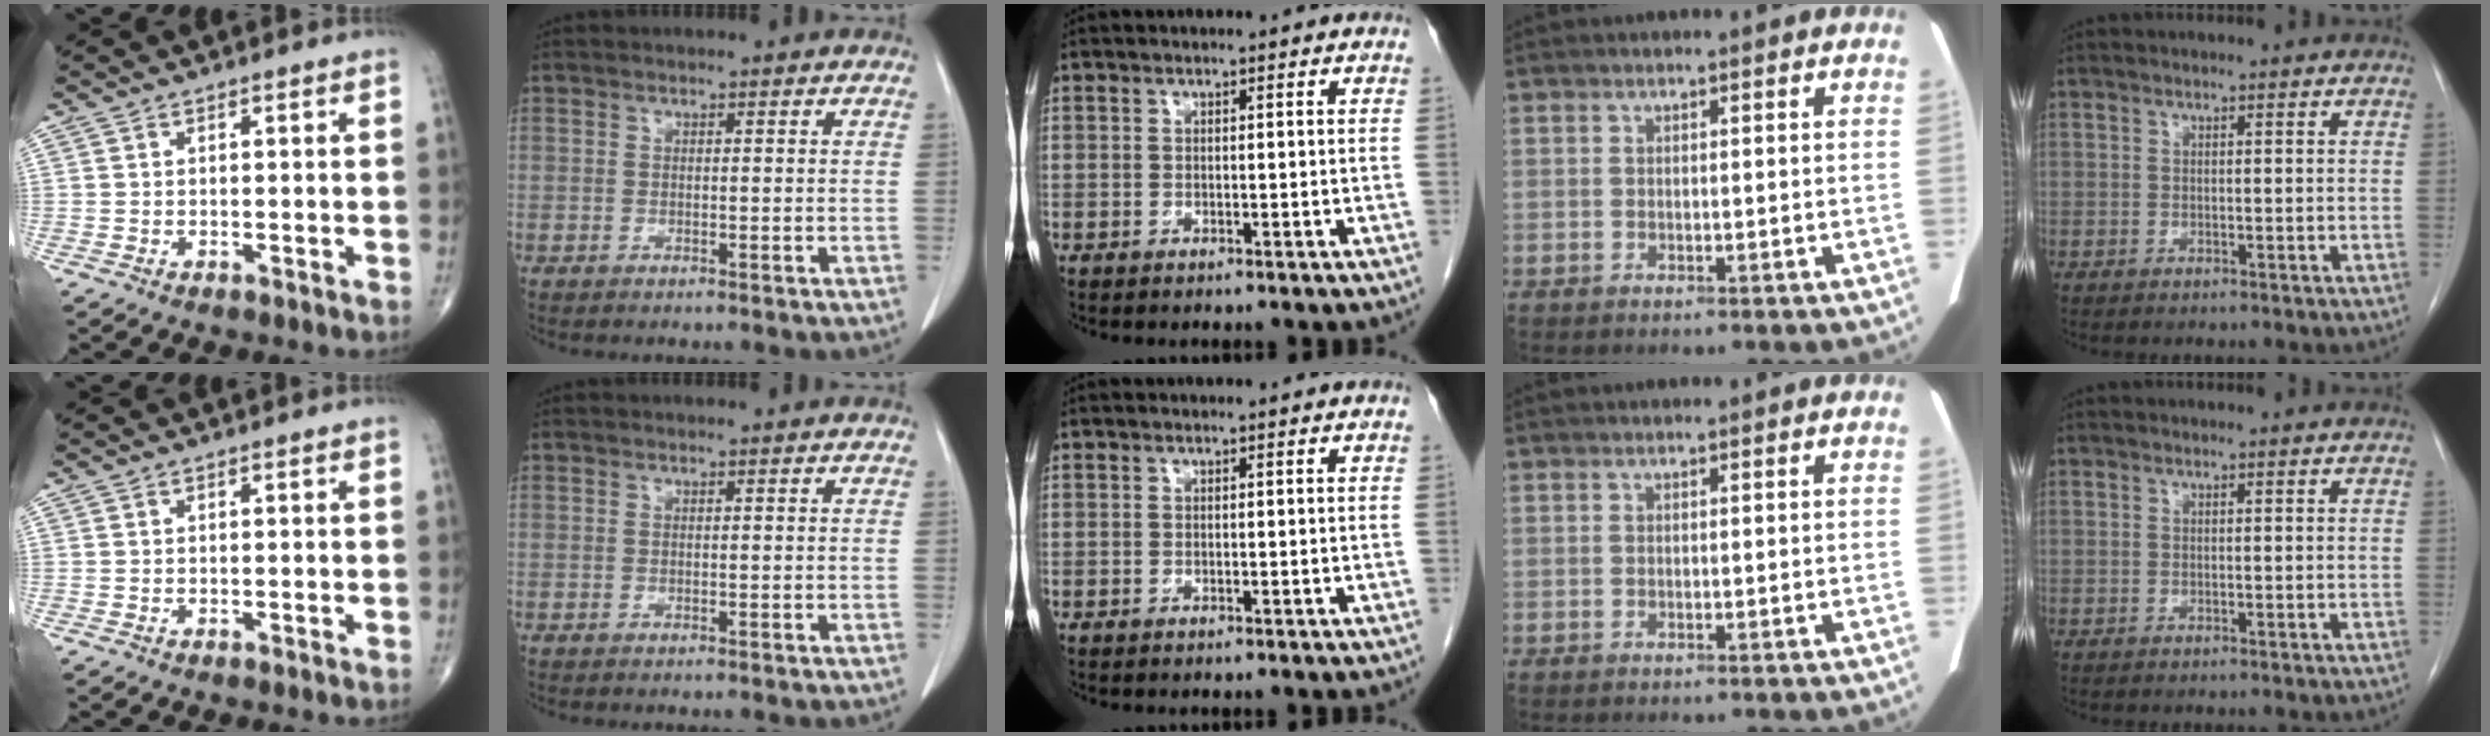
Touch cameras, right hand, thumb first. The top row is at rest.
{}